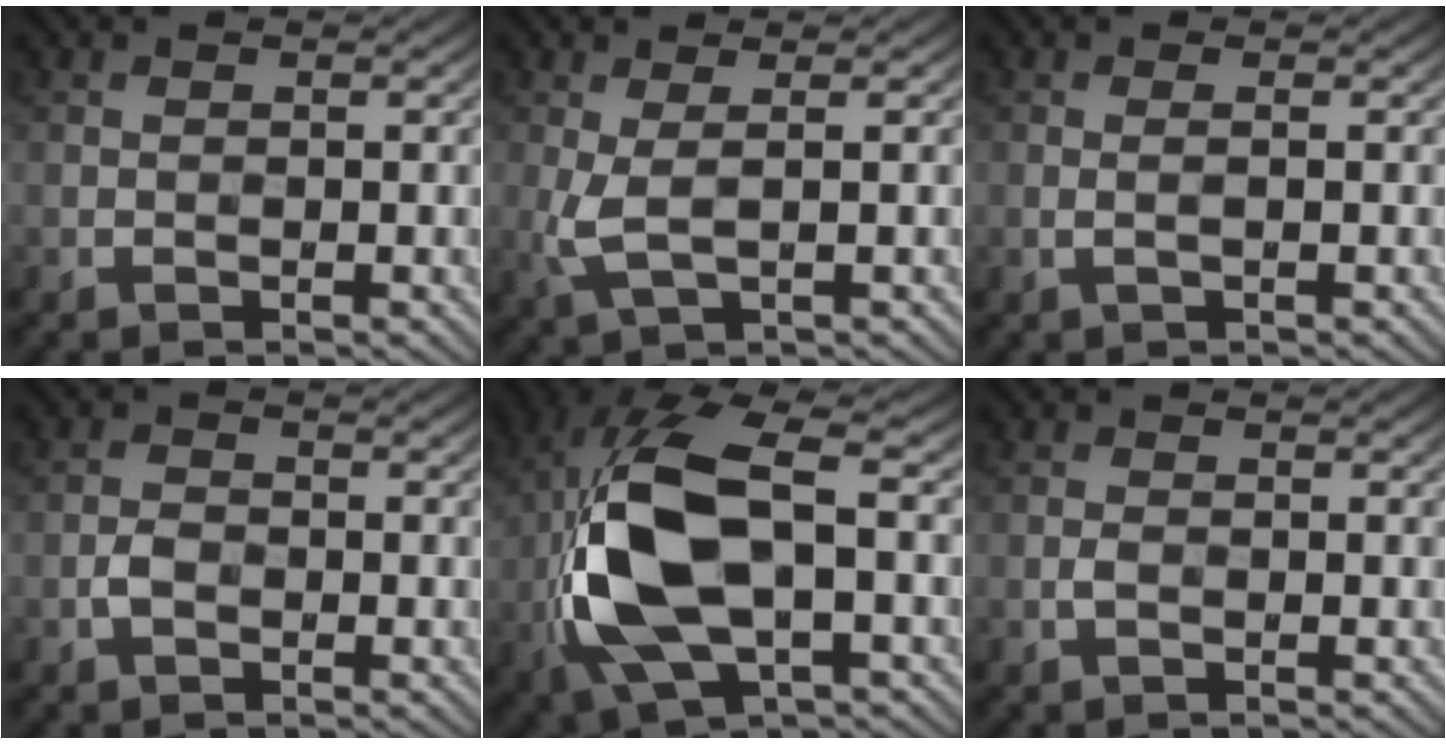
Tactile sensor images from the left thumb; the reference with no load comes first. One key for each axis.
{"total": 3.4, "fx": 0.3, "fy": 0.9, "fz": 3.2, "tx": -0.082, "ty": 0.001, "tz": 0.004}
{"total": 1.0, "fx": 0.0, "fy": 0.0, "fz": 1.0, "tx": -0.021, "ty": 0.003, "tz": -0.004}
{"total": 1.9, "fx": -0.8, "fy": 1.2, "fz": 1.2, "tx": -0.027, "ty": 0.003, "tz": -0.020}
{"total": 15.5, "fx": -1.4, "fy": 7.1, "fz": 13.7, "tx": -0.319, "ty": 0.006, "tz": -0.030}
{"total": 0.9, "fx": -0.3, "fy": 0.4, "fz": 0.7, "tx": -0.017, "ty": 0.002, "tz": -0.008}